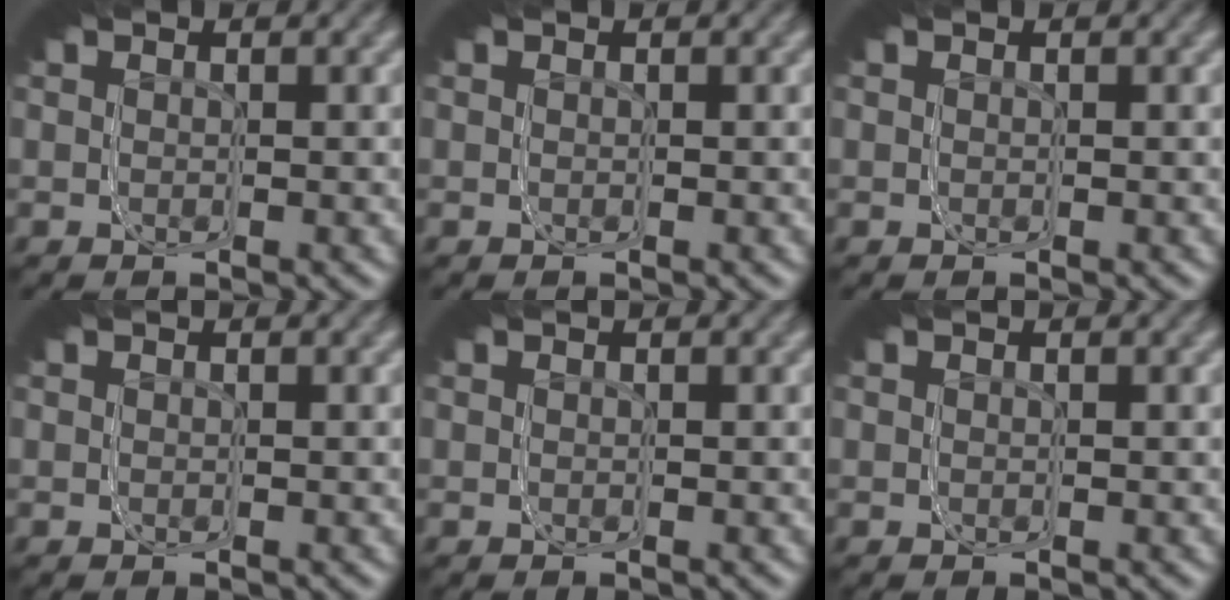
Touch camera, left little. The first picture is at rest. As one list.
[{"total": 0.0}, {"total": 0.0}, {"total": 0.0}, {"total": 0.0}, {"total": 0.0}]